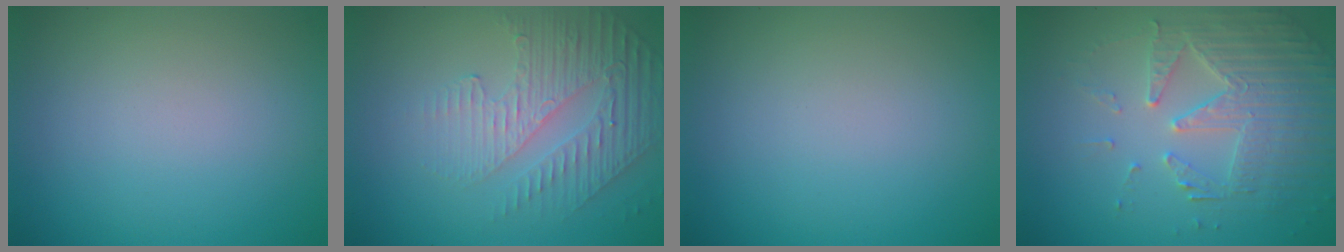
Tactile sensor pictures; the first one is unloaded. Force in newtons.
{"total": 4.8, "press": 3.1, "slide": 3.6}
{"total": 0.0}
{"total": 4.4, "press": 4.0, "slide": 1.8}